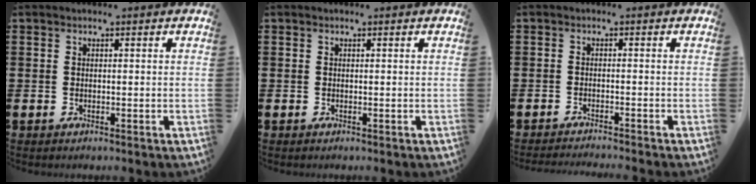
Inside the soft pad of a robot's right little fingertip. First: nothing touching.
{"total": 0.0}
{"total": 1.2, "force": [-1.2, -0.3, 0.0], "torque": [0.000, 0.001, -0.024]}